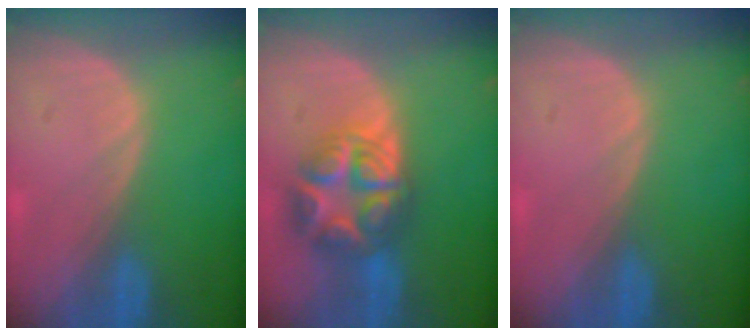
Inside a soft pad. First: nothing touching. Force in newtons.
{"total": 8.6, "press": 8.5, "slide": 0.7}
{"total": 0.0}